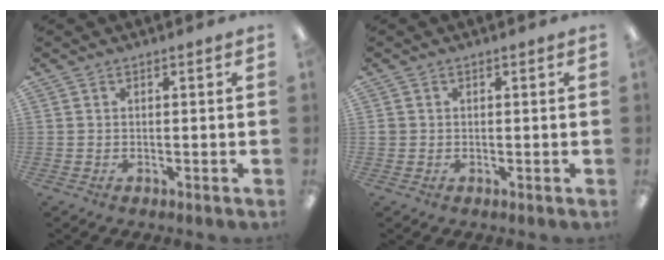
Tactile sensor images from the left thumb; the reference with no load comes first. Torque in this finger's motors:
{"motor_torque": [-0.24, 0.31, 0.08, -0.30, -0.01]}